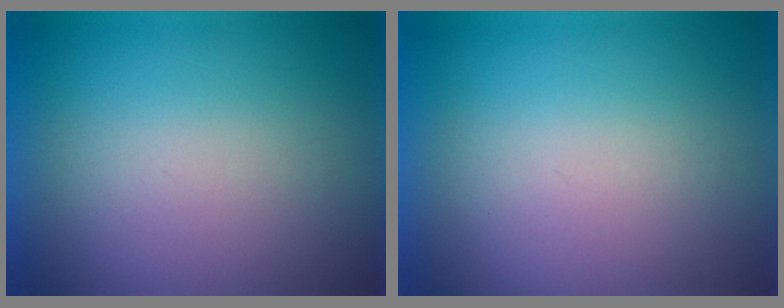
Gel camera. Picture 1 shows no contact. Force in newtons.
{"total": 1.0}